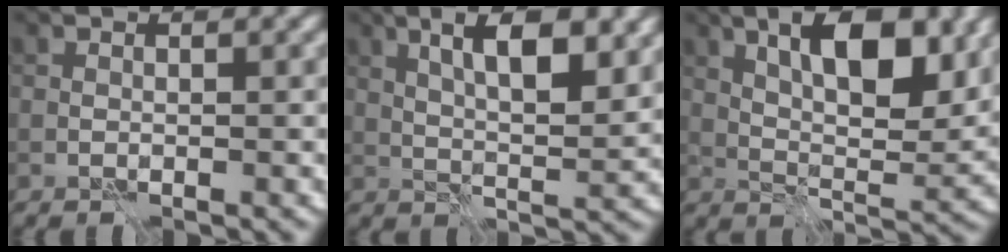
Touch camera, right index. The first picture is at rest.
{"total": 7.3, "force": [2.9, 2.2, 6.3], "torque": [-0.102, 0.001, 0.051]}
{"total": 8.9, "force": [3.7, 3.6, 7.3], "torque": [-0.114, 0.001, 0.064]}